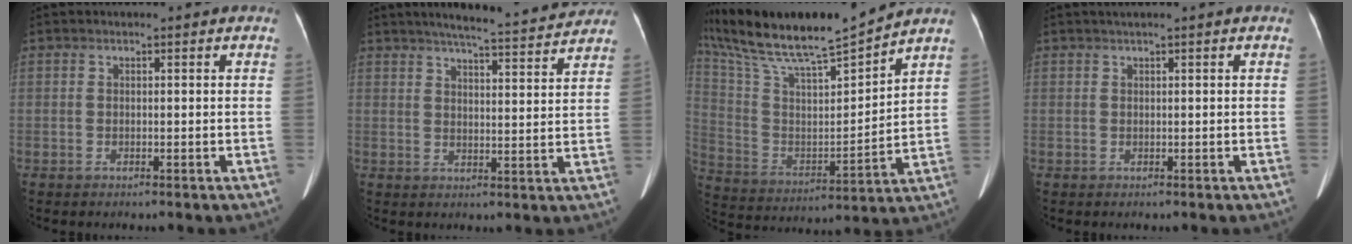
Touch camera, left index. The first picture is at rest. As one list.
[{"total": 13.2, "force": [12.0, 0.5, 5.3], "torque": [-0.081, 0.001, 0.152]}, {"total": 19.7, "force": [17.6, 0.2, 8.9], "torque": [-0.182, -0.006, 0.315]}, {"total": 1.1, "force": [0.7, -0.2, 0.8], "torque": [-0.016, 0.009, 0.018]}]